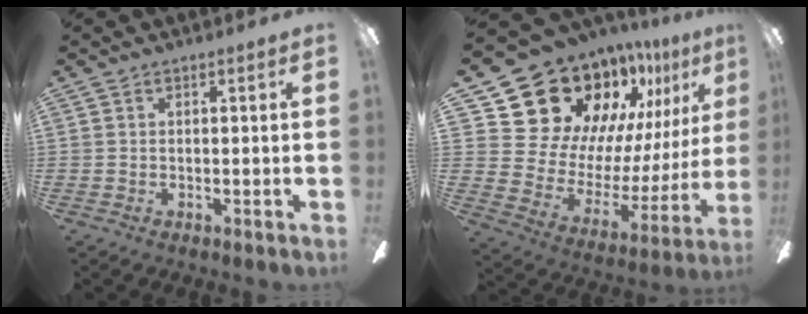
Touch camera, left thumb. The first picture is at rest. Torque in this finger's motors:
{"motor_torque": [2.10, 2.12, 1.37, -1.39, 0.09]}